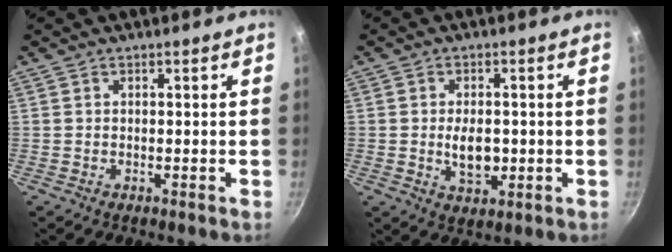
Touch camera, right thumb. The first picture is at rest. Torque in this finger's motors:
{"motor_torque": [0.43, 0.09, 0.80, -0.52, 0.16]}